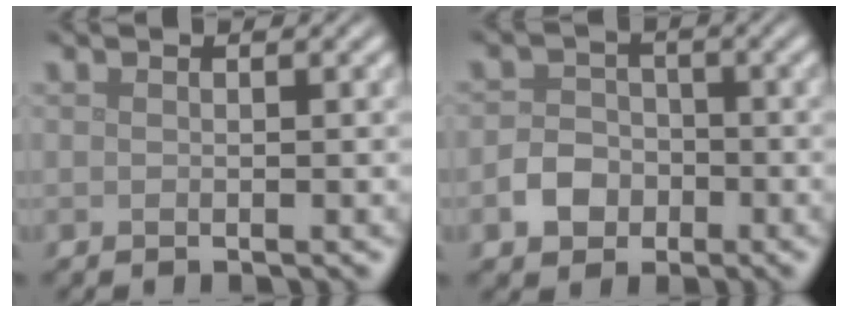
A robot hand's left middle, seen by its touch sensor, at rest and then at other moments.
{"total": 3.3, "force": [-1.4, 2.7, 1.3], "torque": [-0.018, 0.002, -0.030]}